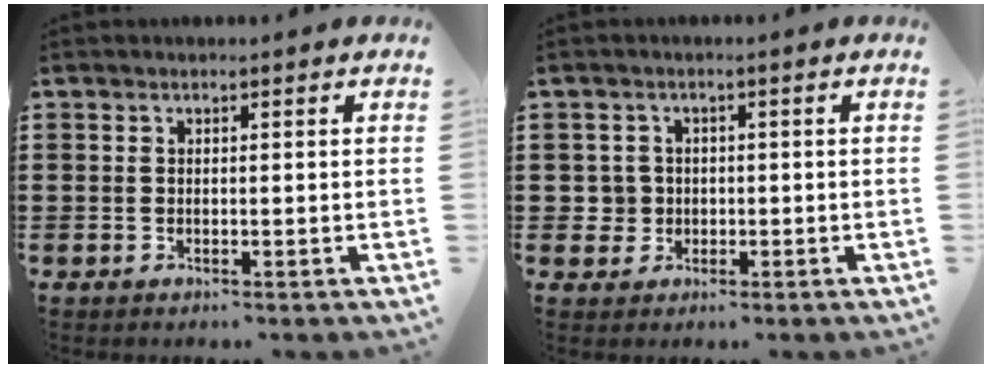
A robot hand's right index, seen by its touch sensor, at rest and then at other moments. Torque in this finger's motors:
{"motor_torque": [0.17, 0.19, -0.08, -0.06]}